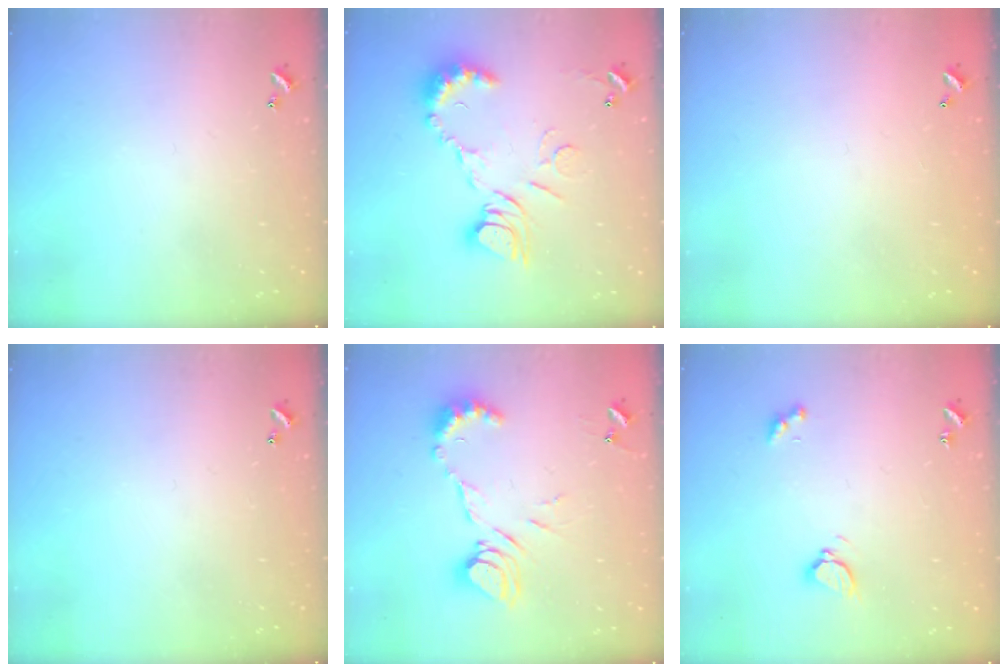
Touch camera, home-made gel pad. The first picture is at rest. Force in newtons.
{"total": 12.5, "press": 12.4, "slide": 1.3}
{"total": 2.9, "press": 2.9, "slide": 0.1}
{"total": 0.0}
{"total": 12.0, "press": 12.0, "slide": 1.4}
{"total": 3.3, "press": 3.3, "slide": 0.5}